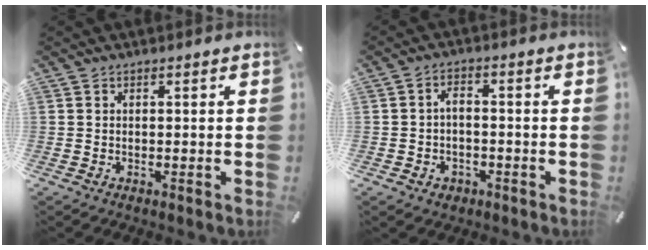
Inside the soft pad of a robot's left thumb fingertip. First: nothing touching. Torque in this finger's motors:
{"motor_torque": [-0.10, -0.19, 0.29, 0.07, 0.11]}